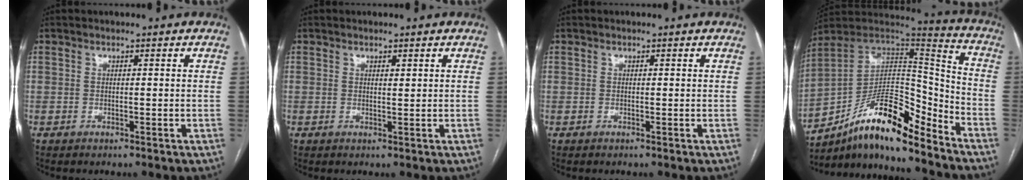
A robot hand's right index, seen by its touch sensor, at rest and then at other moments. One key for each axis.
{"total": 0.6, "fx": 0.3, "fy": 0.1, "fz": 0.4, "tx": -0.009, "ty": -0.002, "tz": 0.005}
{"total": 0.0}
{"total": 17.2, "fx": -12.7, "fy": 3.7, "fz": 11.1, "tx": -0.180, "ty": 0.038, "tz": -0.220}